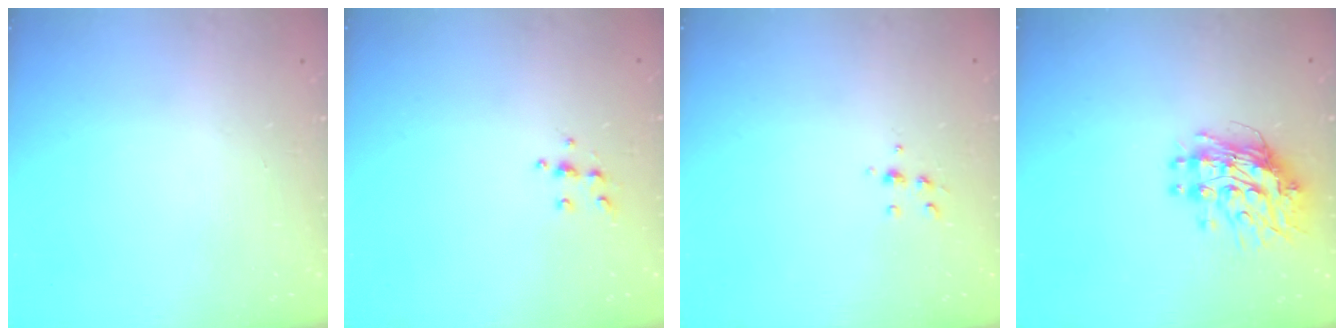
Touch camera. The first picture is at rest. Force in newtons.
{"total": 4.5, "press": 4.5, "slide": 0.5}
{"total": 5.4, "press": 5.4, "slide": 0.5}
{"total": 11.4, "press": 11.3, "slide": 1.0}